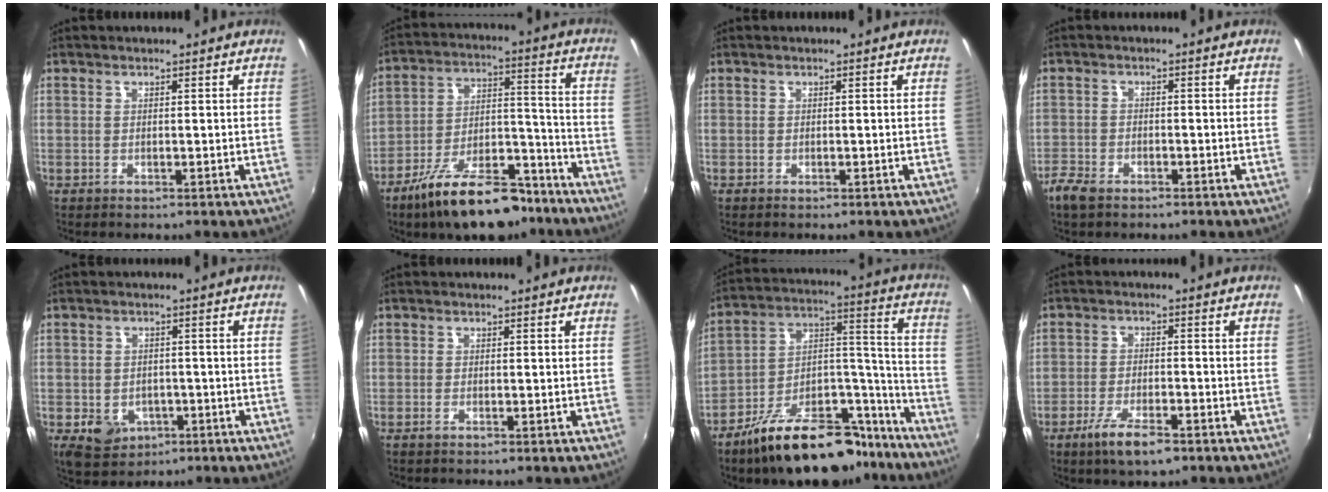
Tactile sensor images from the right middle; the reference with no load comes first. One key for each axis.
{"total": 18.8, "fx": -13.4, "fy": 7.5, "fz": 11.0, "tx": -0.186, "ty": 0.007, "tz": -0.204}
{"total": 0.0}
{"total": 4.8, "fx": -3.7, "fy": 2.1, "fz": 2.2, "tx": -0.064, "ty": -0.010, "tz": -0.074}
{"total": 6.9, "fx": -2.9, "fy": 5.4, "fz": 3.1, "tx": -0.070, "ty": -0.003, "tz": -0.031}
{"total": 0.8, "fx": -0.6, "fy": -0.1, "fz": 0.5, "tx": -0.012, "ty": -0.002, "tz": -0.014}
{"total": 24.0, "fx": -17.5, "fy": 9.9, "fz": 13.1, "tx": -0.192, "ty": 0.045, "tz": -0.254}
{"total": 7.1, "fx": -4.6, "fy": 1.9, "fz": 5.0, "tx": -0.117, "ty": -0.013, "tz": -0.081}